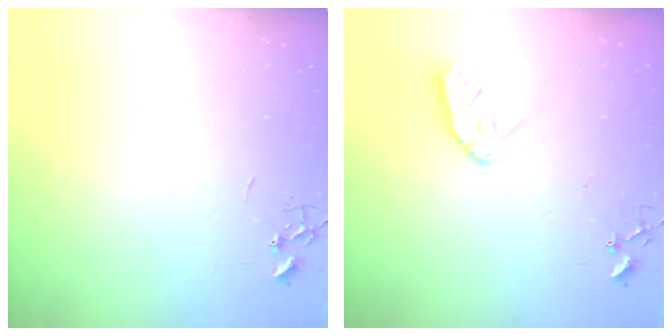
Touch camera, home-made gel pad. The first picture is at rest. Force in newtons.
{"total": 9.0, "press": 8.9, "slide": 0.8}